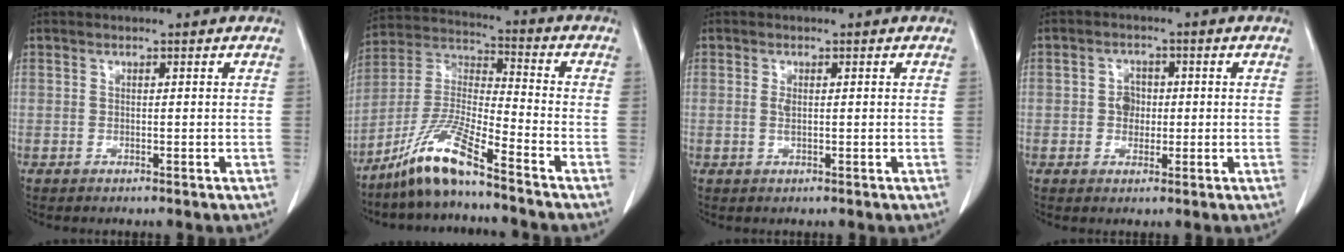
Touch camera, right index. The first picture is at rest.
{"total": 11.1, "force": [-8.3, 0.2, 7.3], "torque": [-0.161, -0.013, -0.164]}
{"total": 1.1, "force": [0.0, 0.3, 1.1], "torque": [-0.026, -0.001, 0.000]}
{"total": 3.0, "force": [-0.2, 2.4, 1.7], "torque": [-0.024, 0.007, -0.005]}